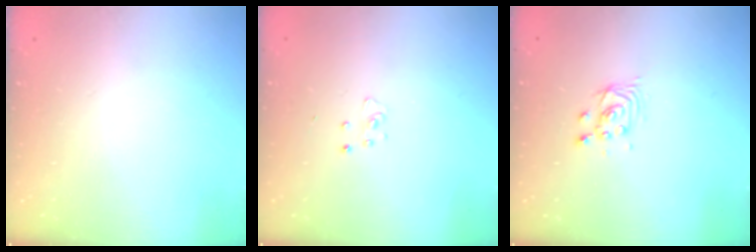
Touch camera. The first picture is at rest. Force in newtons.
{"total": 2.6, "press": 2.6, "slide": 0.2}
{"total": 3.1, "press": 3.1, "slide": 0.2}